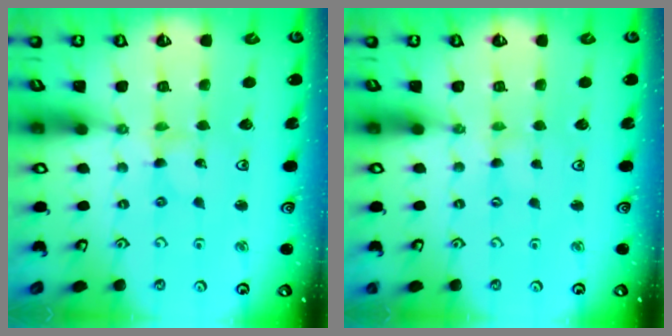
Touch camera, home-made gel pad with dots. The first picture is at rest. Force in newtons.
{"total": 0.0}